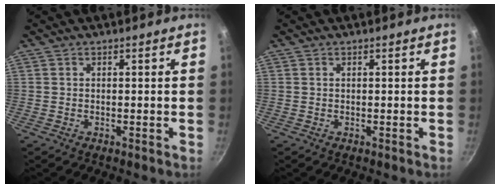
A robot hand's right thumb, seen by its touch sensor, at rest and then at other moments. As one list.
[{"total": 0.0}]